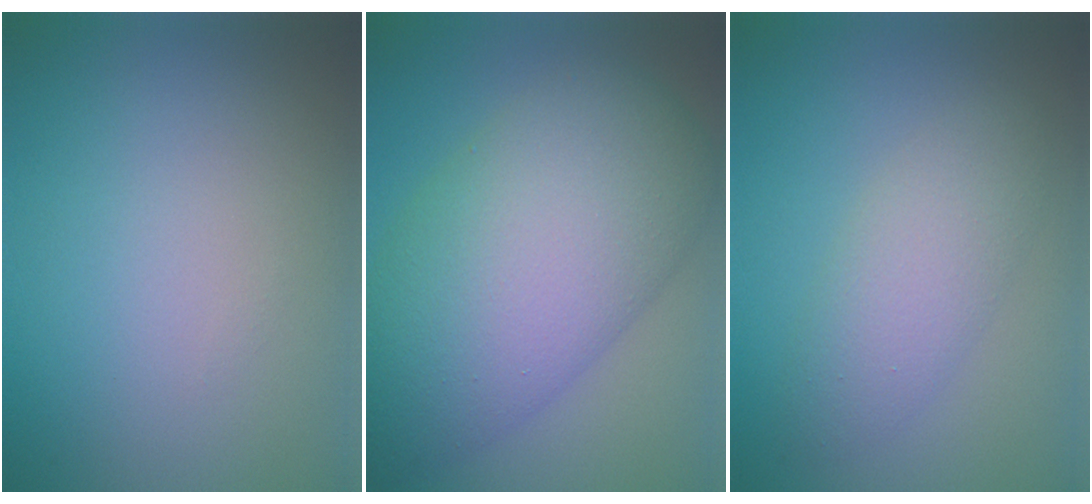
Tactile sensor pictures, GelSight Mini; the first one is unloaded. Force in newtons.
{"total": 11.9, "press": 11.9, "slide": 0.4}
{"total": 3.4, "press": 3.4, "slide": 0.2}